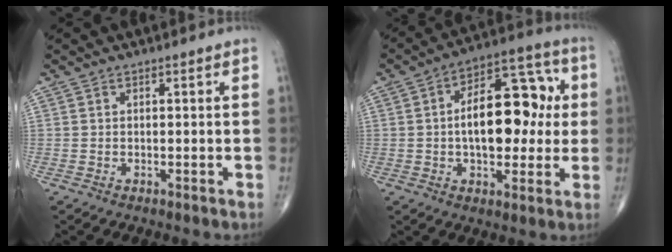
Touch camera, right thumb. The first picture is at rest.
{"total": 17.1, "force": [0.9, 9.2, 14.4], "torque": [-0.187, 0.028, 0.009]}